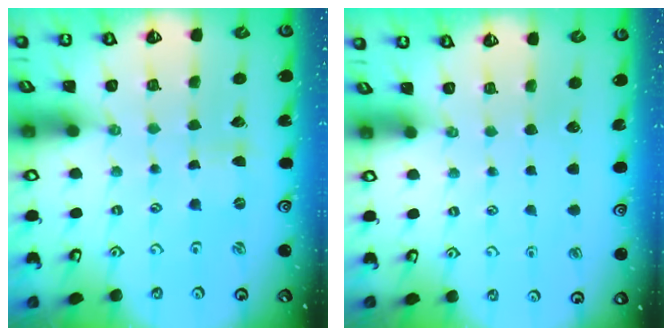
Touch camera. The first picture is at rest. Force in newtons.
{"total": 0.0}